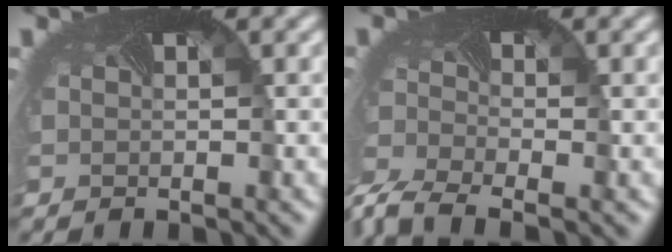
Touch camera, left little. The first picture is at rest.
{"total": 5.7, "force": [-4.7, 1.8, 2.8], "torque": [-0.080, -0.032, -0.092]}